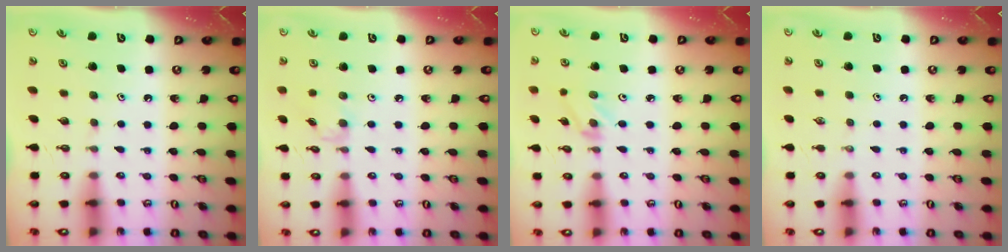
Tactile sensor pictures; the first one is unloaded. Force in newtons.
{"total": 2.3, "press": 2.3, "slide": 0.3}
{"total": 2.2, "press": 2.2, "slide": 0.3}
{"total": 0.0}